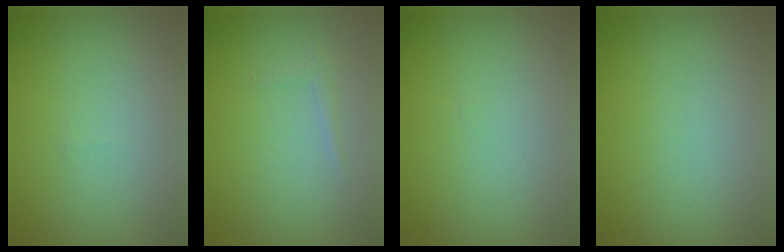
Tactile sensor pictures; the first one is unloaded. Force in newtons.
{"total": 0.6, "press": 0.6, "slide": 0.1}
{"total": 0.0}
{"total": 0.0}